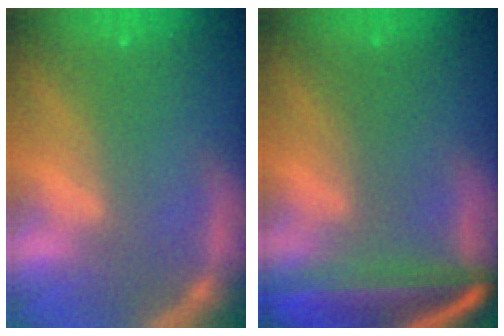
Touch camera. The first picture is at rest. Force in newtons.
{"total": 10.0}